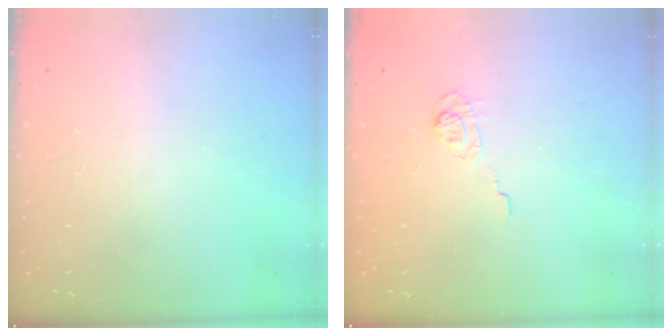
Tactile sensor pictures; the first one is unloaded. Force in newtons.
{"total": 3.5, "press": 3.2, "slide": 1.5}